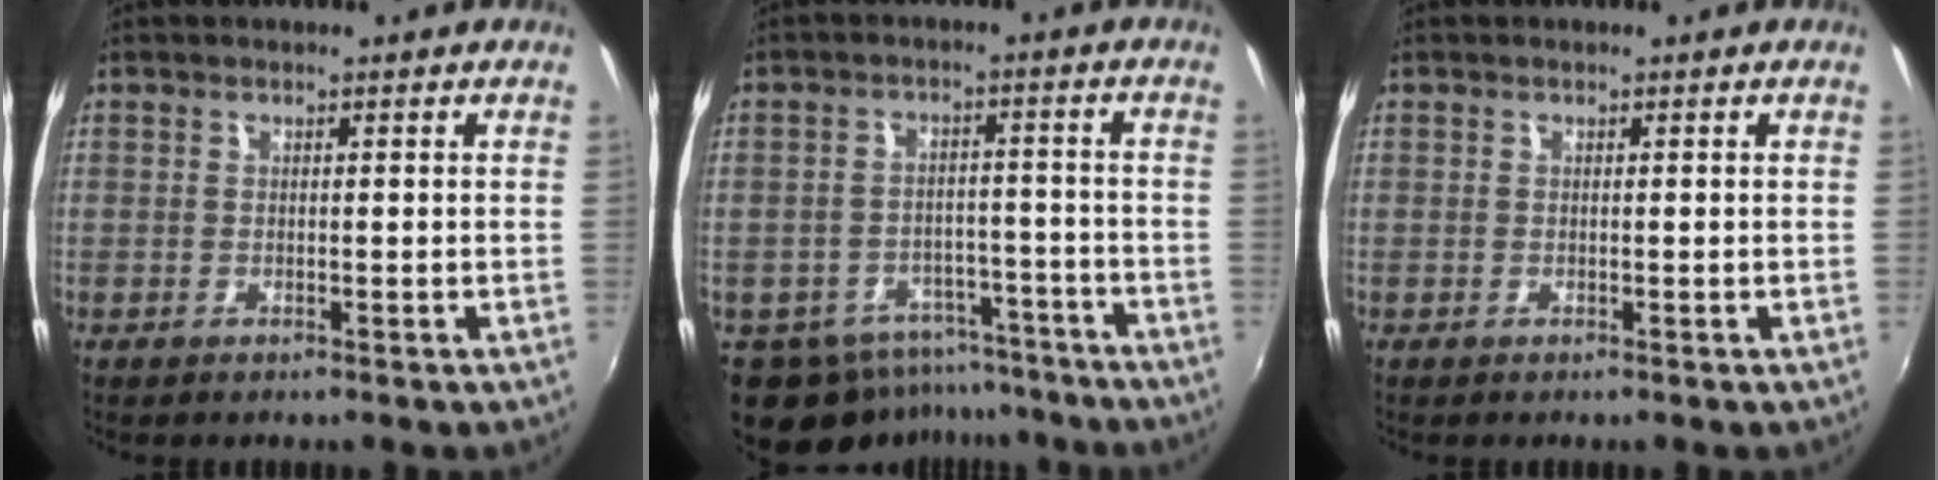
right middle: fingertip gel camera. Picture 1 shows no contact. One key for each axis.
{"total": 14.2, "fx": -10.8, "fy": 7.9, "fz": 4.7, "tx": -0.111, "ty": 0.008, "tz": -0.135}
{"total": 0.0}